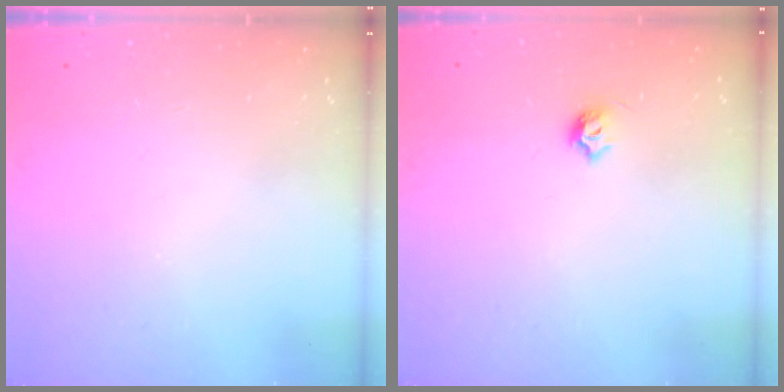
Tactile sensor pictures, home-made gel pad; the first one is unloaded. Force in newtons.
{"total": 4.5, "press": 4.3, "slide": 1.0}